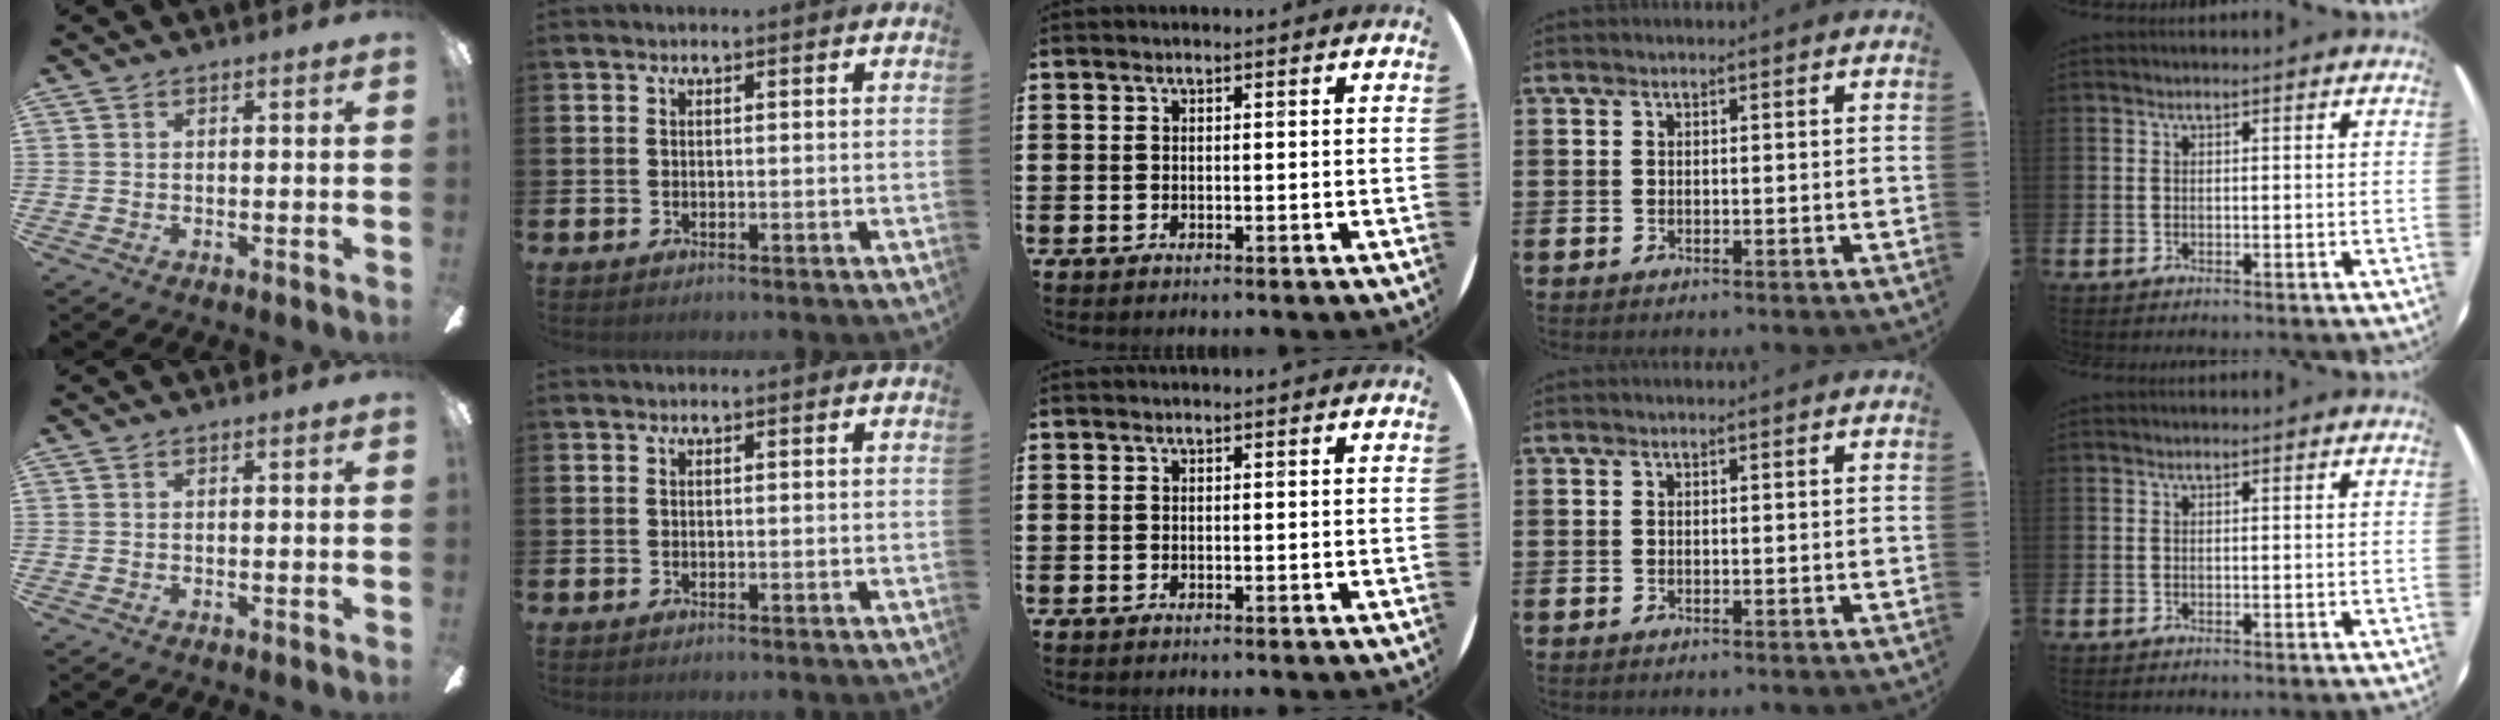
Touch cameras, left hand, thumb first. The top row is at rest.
{}